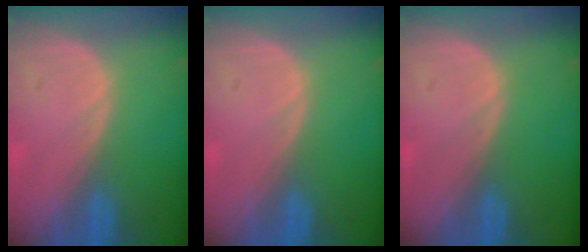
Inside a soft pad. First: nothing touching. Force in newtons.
{"total": 0.0}
{"total": 0.0}